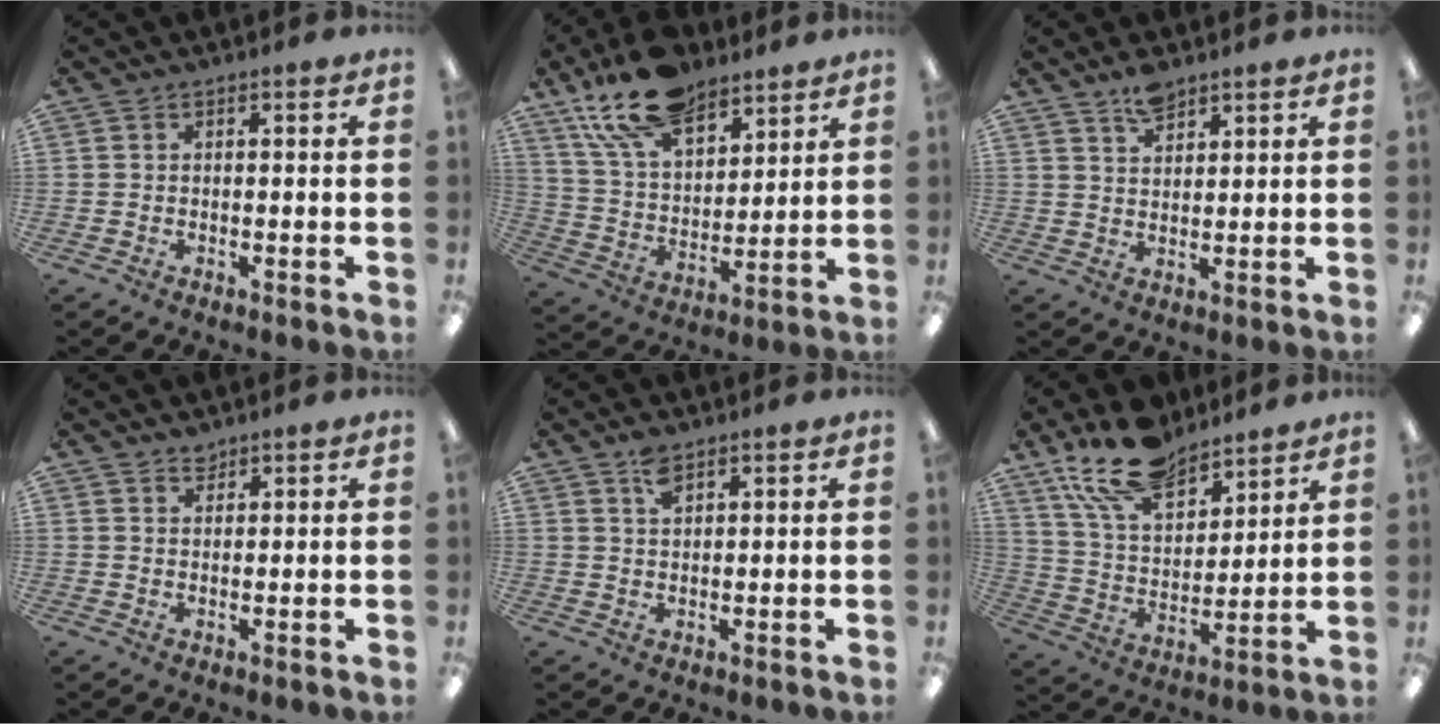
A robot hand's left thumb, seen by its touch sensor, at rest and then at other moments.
{"total": 18.2, "force": [12.7, 9.2, 9.3], "torque": [-0.175, -0.057, 0.232]}
{"total": 4.8, "force": [4.0, 1.8, 2.0], "torque": [-0.030, -0.020, 0.071]}
{"total": 1.8, "force": [1.7, 0.5, 0.0], "torque": [0.006, -0.007, 0.032]}
{"total": 3.3, "force": [2.4, 1.5, 1.9], "torque": [-0.036, -0.003, 0.042]}
{"total": 17.6, "force": [13.1, 8.5, 8.1], "torque": [-0.150, -0.068, 0.241]}